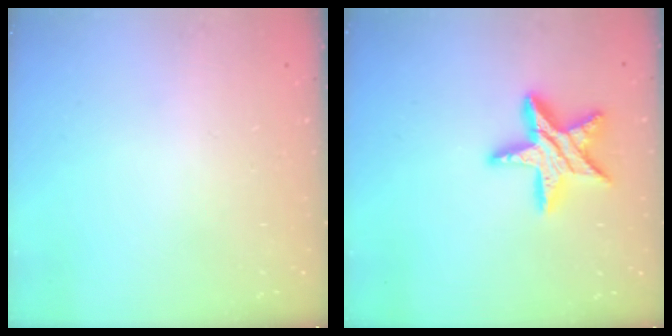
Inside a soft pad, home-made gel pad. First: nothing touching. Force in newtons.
{"total": 14.2, "press": 14.2, "slide": 1.0}